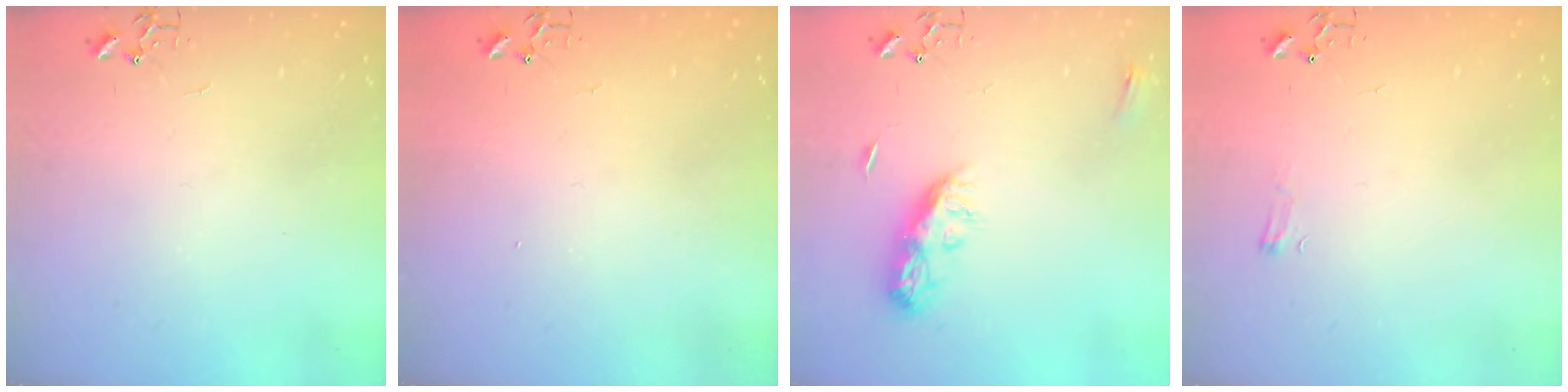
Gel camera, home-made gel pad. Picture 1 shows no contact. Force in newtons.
{"total": 1.1, "press": 1.1, "slide": 0.1}
{"total": 8.7, "press": 8.7, "slide": 0.4}
{"total": 4.4, "press": 4.3, "slide": 0.5}